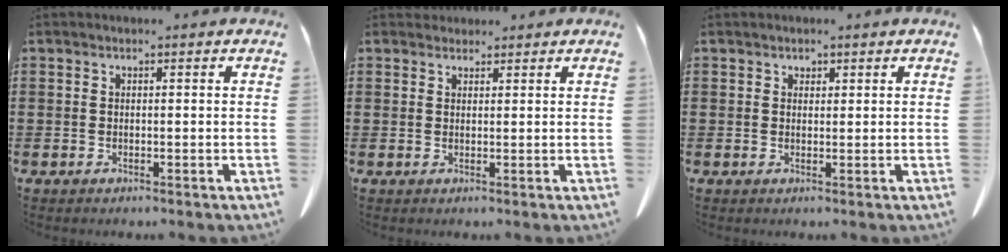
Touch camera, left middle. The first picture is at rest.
{"total": 1.7, "force": [1.6, 0.8, 0.0], "torque": [-0.005, 0.003, 0.032]}
{"total": 1.2, "force": [1.0, 0.6, 0.0], "torque": [-0.002, -0.001, 0.020]}